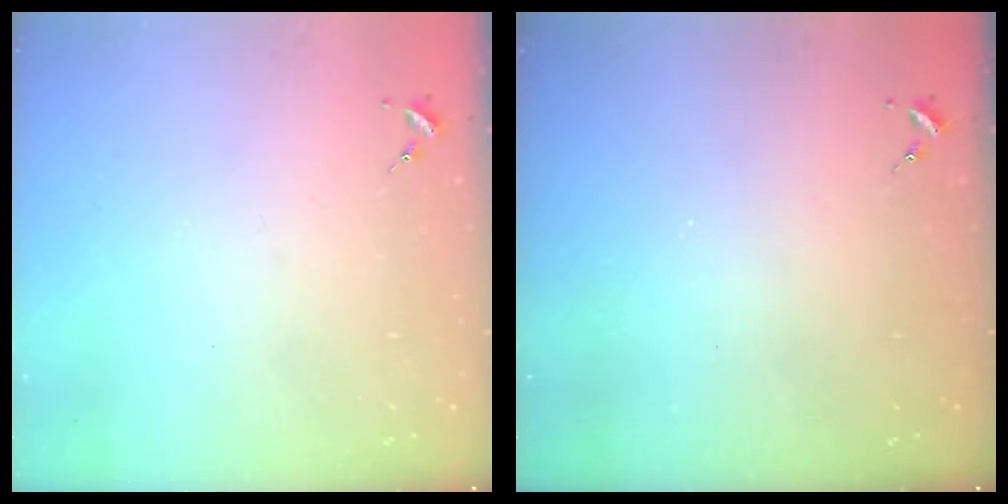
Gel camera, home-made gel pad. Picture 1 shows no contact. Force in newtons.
{"total": 0.0}